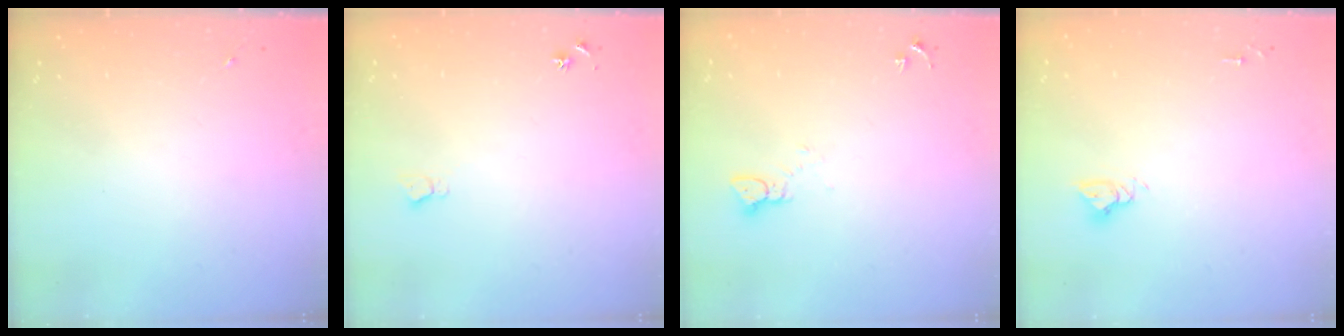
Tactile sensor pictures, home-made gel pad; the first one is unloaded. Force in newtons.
{"total": 3.9, "press": 3.9, "slide": 0.4}
{"total": 2.4, "press": 2.4, "slide": 0.2}
{"total": 4.8, "press": 4.7, "slide": 0.4}